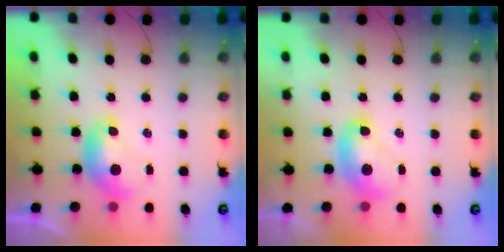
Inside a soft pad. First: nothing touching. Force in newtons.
{"total": 2.4, "press": 2.4, "slide": 0.2}